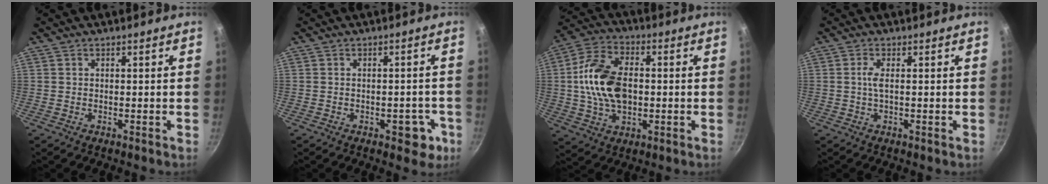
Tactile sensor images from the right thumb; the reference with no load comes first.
{"total": 5.4, "force": [-2.2, 3.0, 3.9], "torque": [-0.021, 0.018, -0.021]}
{"total": 14.9, "force": [0.2, 9.4, 11.6], "torque": [-0.201, 0.019, -0.005]}
{"total": 2.2, "force": [0.2, 0.5, 2.2], "torque": [-0.051, 0.002, 0.000]}